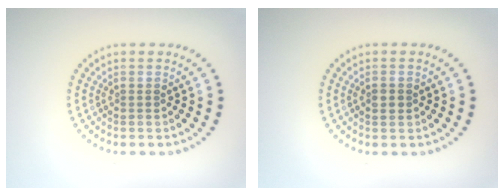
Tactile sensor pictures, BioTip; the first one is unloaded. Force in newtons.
{"total": 1.4, "press": 1.4, "slide": 0.0}